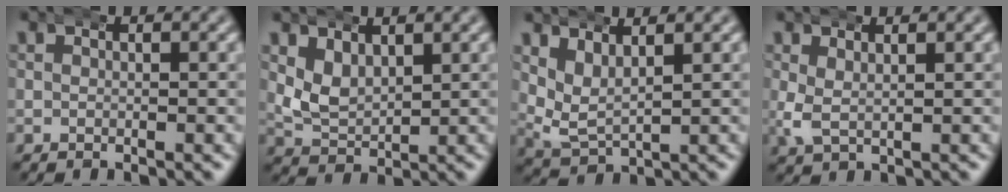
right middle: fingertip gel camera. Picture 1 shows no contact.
{"total": 3.6, "force": [1.8, 2.6, 1.8], "torque": [-0.060, -0.021, 0.043]}
{"total": 4.9, "force": [2.2, 3.4, 2.7], "torque": [-0.072, -0.016, 0.045]}
{"total": 1.6, "force": [0.7, 0.8, 1.3], "torque": [-0.039, -0.014, 0.024]}